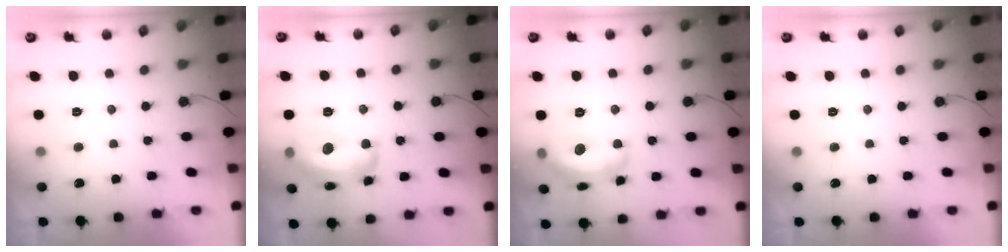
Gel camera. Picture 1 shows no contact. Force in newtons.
{"total": 16.4, "press": 16.4, "slide": 0.9}
{"total": 15.6, "press": 15.6, "slide": 0.9}
{"total": 0.0}